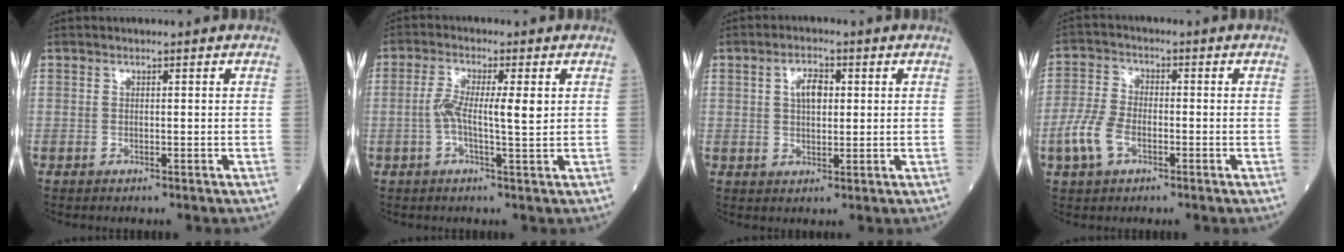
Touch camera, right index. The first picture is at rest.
{"total": 5.7, "force": [0.3, 0.8, 5.7], "torque": [-0.111, 0.008, -0.002]}
{"total": 4.1, "force": [1.1, 2.0, 3.4], "torque": [-0.062, 0.008, 0.018]}
{"total": 6.4, "force": [-2.5, 3.6, 4.7], "torque": [-0.123, 0.005, -0.053]}